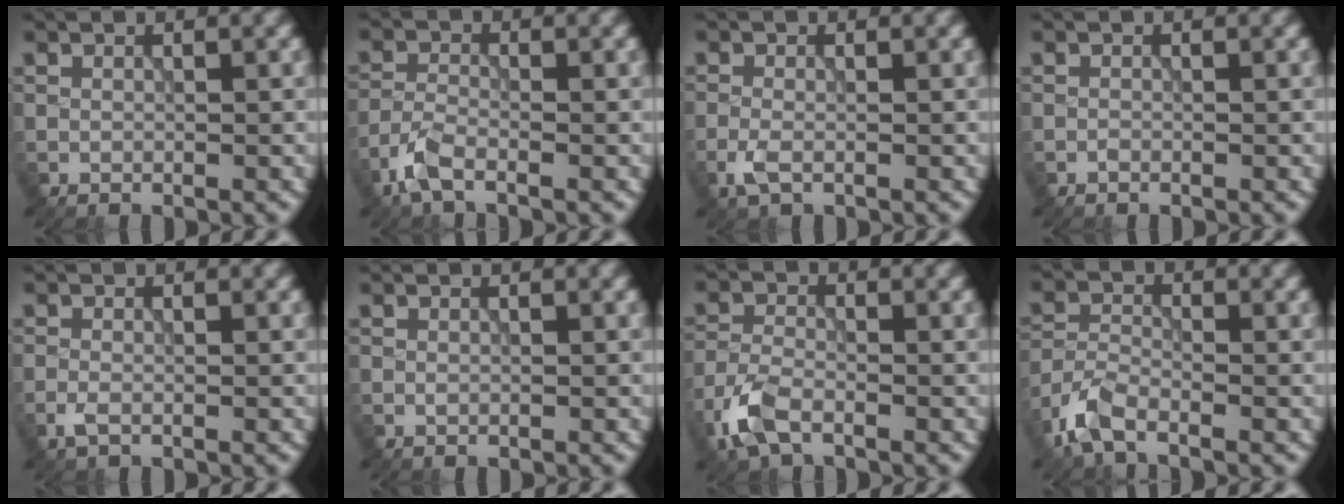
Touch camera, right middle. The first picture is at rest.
{"total": 3.0, "force": [-2.1, 1.0, 2.0], "torque": [-0.051, -0.003, -0.055]}
{"total": 2.0, "force": [-1.0, 0.8, 1.5], "torque": [-0.039, -0.003, -0.027]}
{"total": 0.0}
{"total": 1.3, "force": [-0.7, 0.5, 1.0], "torque": [-0.027, -0.002, -0.019]}
{"total": 0.0}
{"total": 4.0, "force": [-2.5, 1.9, 2.5], "torque": [-0.061, -0.005, -0.063]}
{"total": 3.9, "force": [-2.7, 1.4, 2.3], "torque": [-0.051, -0.004, -0.070]}